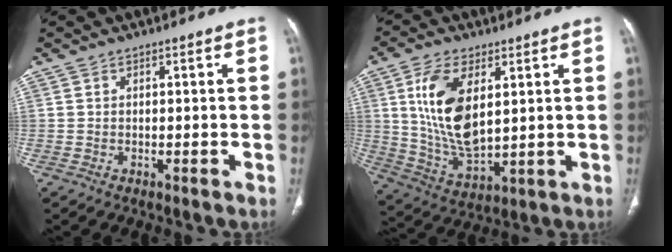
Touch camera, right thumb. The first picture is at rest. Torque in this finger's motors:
{"motor_torque": [1.60, 2.81, 1.36, -1.06, 0.40]}